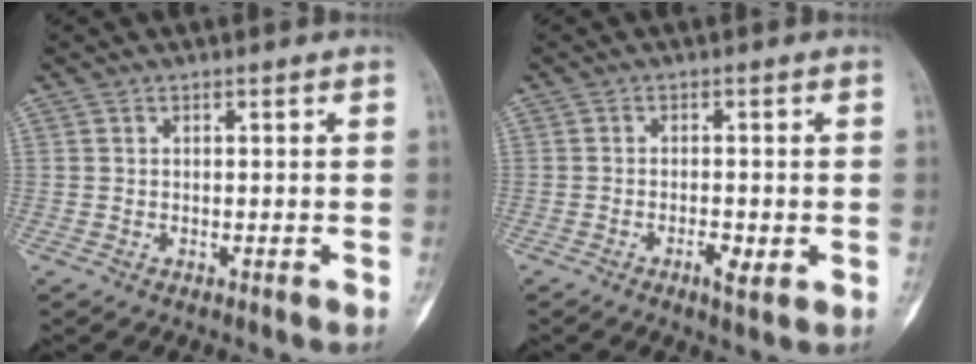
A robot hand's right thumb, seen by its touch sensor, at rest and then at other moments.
{"total": 3.2, "force": [-1.1, 1.0, 2.8], "torque": [-0.049, -0.001, -0.017]}